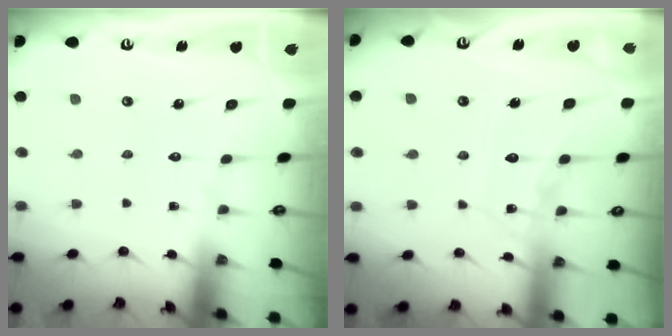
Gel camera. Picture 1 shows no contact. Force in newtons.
{"total": 9.6, "press": 9.5, "slide": 1.0}